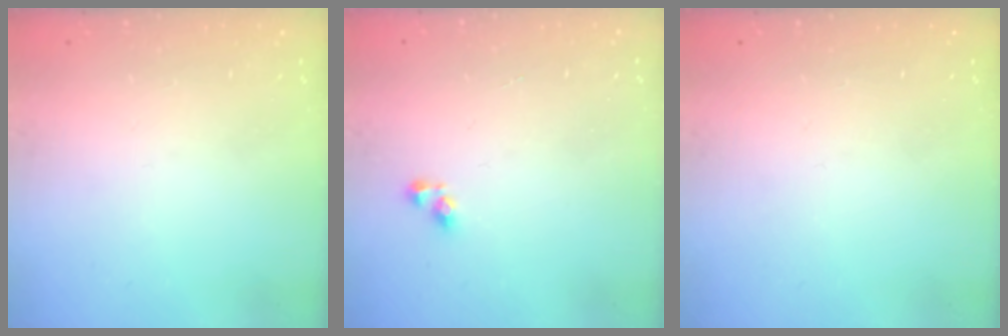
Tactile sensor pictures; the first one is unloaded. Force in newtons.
{"total": 3.6, "press": 3.6, "slide": 0.1}
{"total": 0.0}